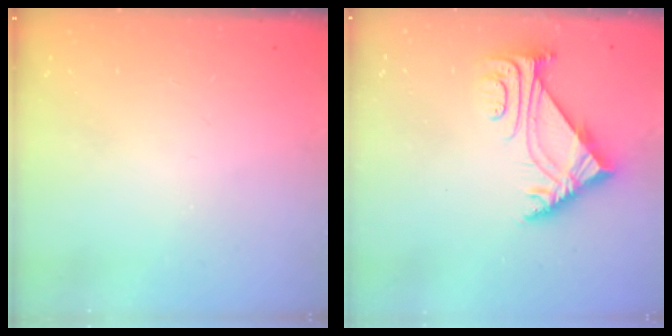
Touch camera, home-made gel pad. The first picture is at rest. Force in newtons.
{"total": 5.8, "press": 5.7, "slide": 1.1}